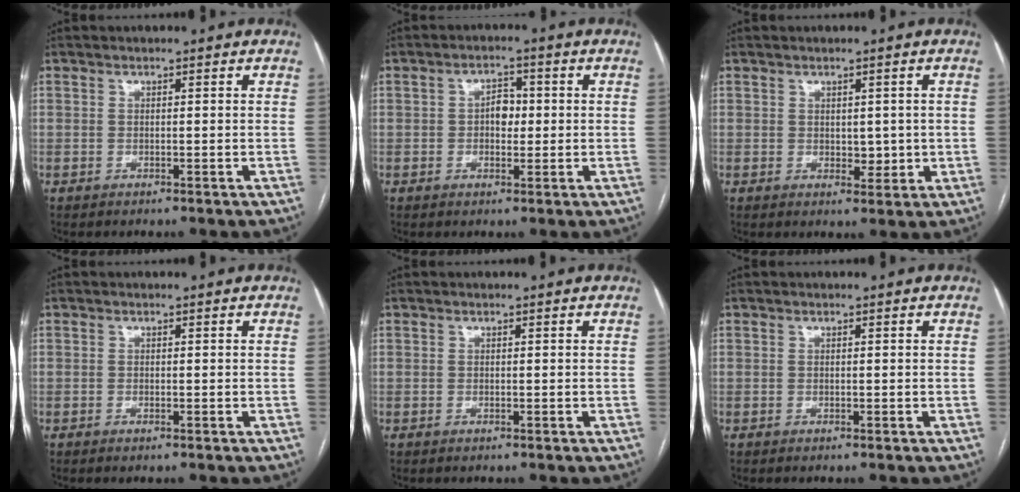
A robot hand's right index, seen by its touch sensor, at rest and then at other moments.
{"total": 3.4, "force": [0.0, 2.1, 2.7], "torque": [-0.040, 0.011, 0.000]}
{"total": 2.8, "force": [0.2, 1.9, 2.1], "torque": [-0.026, -0.002, 0.010]}
{"total": 0.6, "force": [-0.4, 0.0, 0.5], "torque": [-0.011, 0.000, -0.005]}
{"total": 0.0}
{"total": 0.0}